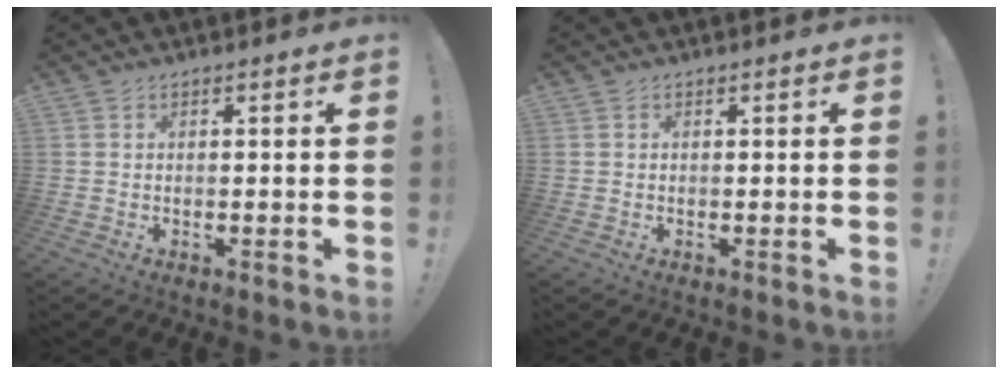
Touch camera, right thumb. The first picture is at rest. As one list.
[{"total": 0.0}]